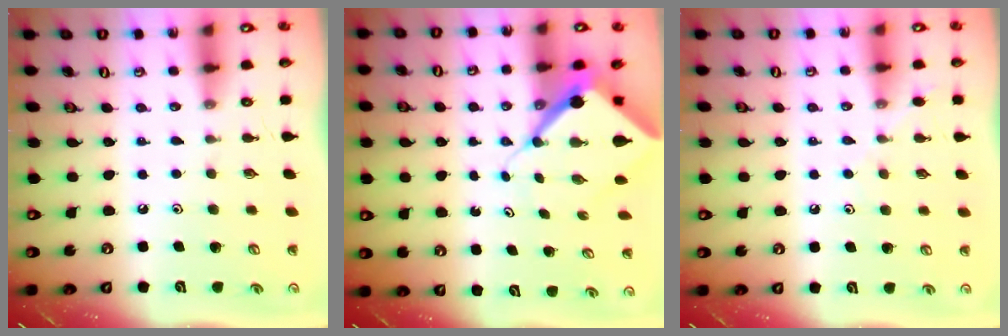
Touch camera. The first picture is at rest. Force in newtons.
{"total": 7.9, "press": 7.9, "slide": 0.7}
{"total": 5.5, "press": 5.4, "slide": 0.7}